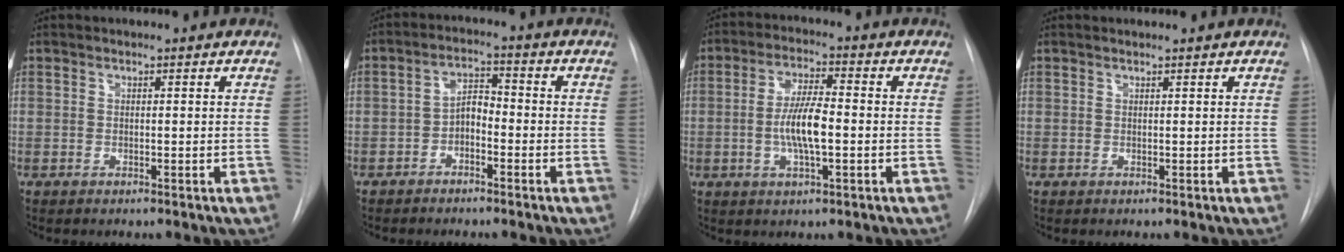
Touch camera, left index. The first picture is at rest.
{"total": 3.9, "force": [-1.8, 2.0, 2.9], "torque": [-0.054, 0.015, -0.037]}
{"total": 7.5, "force": [-1.1, 1.7, 7.3], "torque": [-0.144, 0.002, -0.024]}
{"total": 0.6, "force": [0.6, -0.1, 0.1], "torque": [-0.006, 0.007, 0.013]}